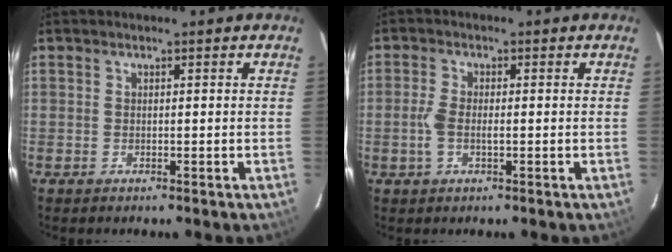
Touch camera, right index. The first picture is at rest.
{"total": 3.6, "force": [-0.6, 1.6, 3.1], "torque": [-0.075, 0.002, -0.012]}